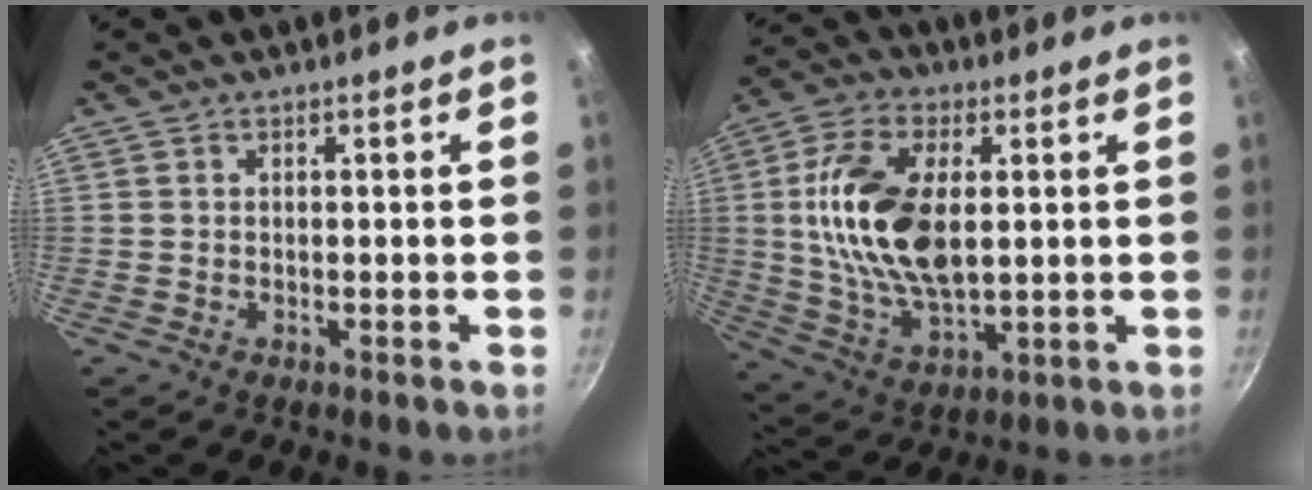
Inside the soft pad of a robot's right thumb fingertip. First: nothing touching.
{"total": 17.7, "force": [2.4, 9.5, 14.7], "torque": [-0.273, -0.003, 0.047]}